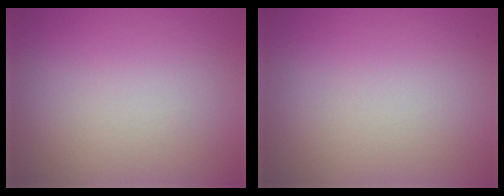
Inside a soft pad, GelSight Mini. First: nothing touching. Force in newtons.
{"total": 0.0}